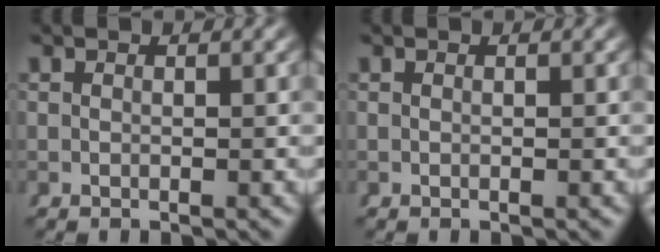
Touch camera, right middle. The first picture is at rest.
{"total": 0.0}